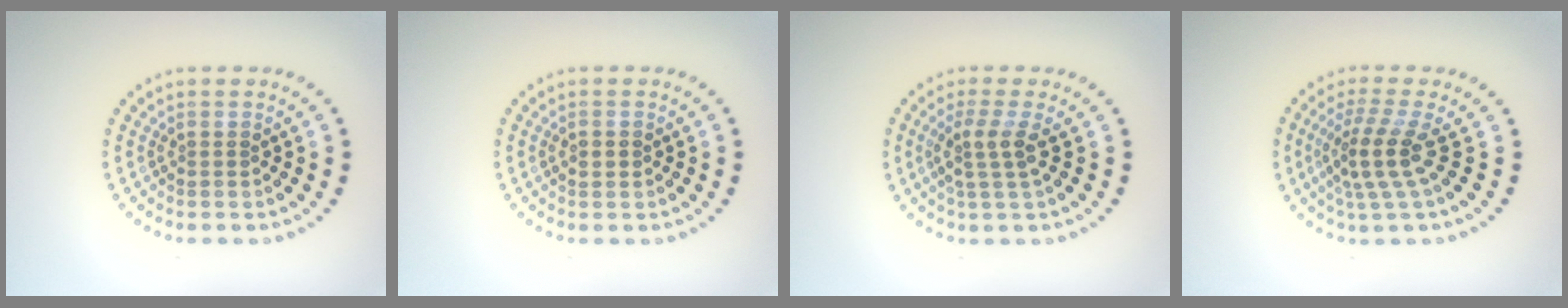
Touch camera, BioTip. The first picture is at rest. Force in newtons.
{"total": 1.3, "press": 1.3, "slide": 0.0}
{"total": 2.6, "press": 2.0, "slide": 1.8}
{"total": 3.6, "press": 2.7, "slide": 2.5}